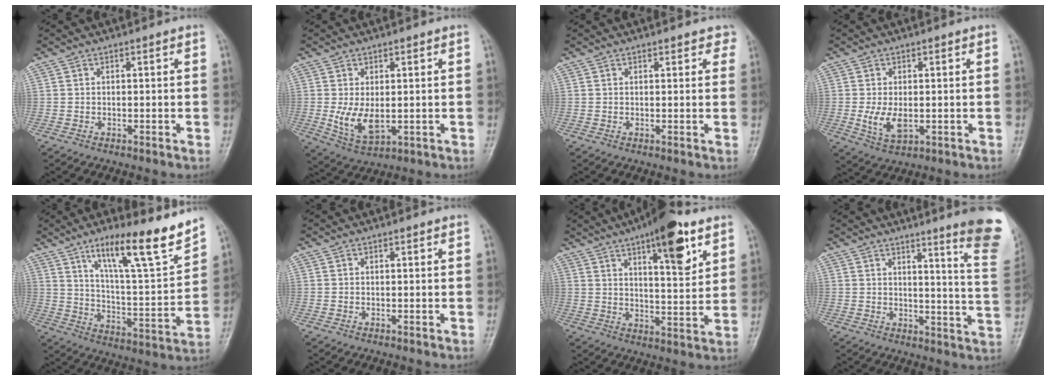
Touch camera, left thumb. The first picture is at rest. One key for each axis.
{"total": 6.6, "fx": 0.0, "fy": 3.6, "fz": 5.5, "tx": -0.099, "ty": -0.016, "tz": 0.012}
{"total": 2.6, "fx": 2.0, "fy": 1.2, "fz": 1.0, "tx": 0.015, "ty": -0.002, "tz": 0.015}
{"total": 5.4, "fx": -0.6, "fy": 3.1, "fz": 4.5, "tx": -0.087, "ty": -0.012, "tz": -0.004}
{"total": 17.2, "fx": 12.0, "fy": 2.3, "fz": 12.0, "tx": -0.175, "ty": -0.071, "tz": 0.202}
{"total": 0.0}
{"total": 14.0, "fx": 7.7, "fy": 4.2, "fz": 10.9, "tx": -0.135, "ty": -0.037, "tz": 0.114}
{"total": 14.6, "fx": 9.7, "fy": 0.7, "fz": 10.8, "tx": -0.116, "ty": -0.073, "tz": 0.106}